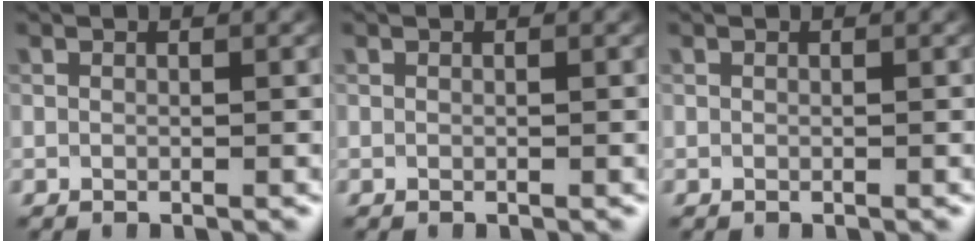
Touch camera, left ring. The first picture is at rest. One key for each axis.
{"total": 0.0}
{"total": 0.0}